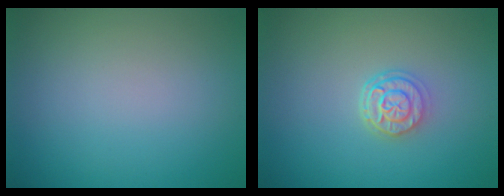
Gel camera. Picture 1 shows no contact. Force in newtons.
{"total": 2.7, "press": 2.2, "slide": 1.6}